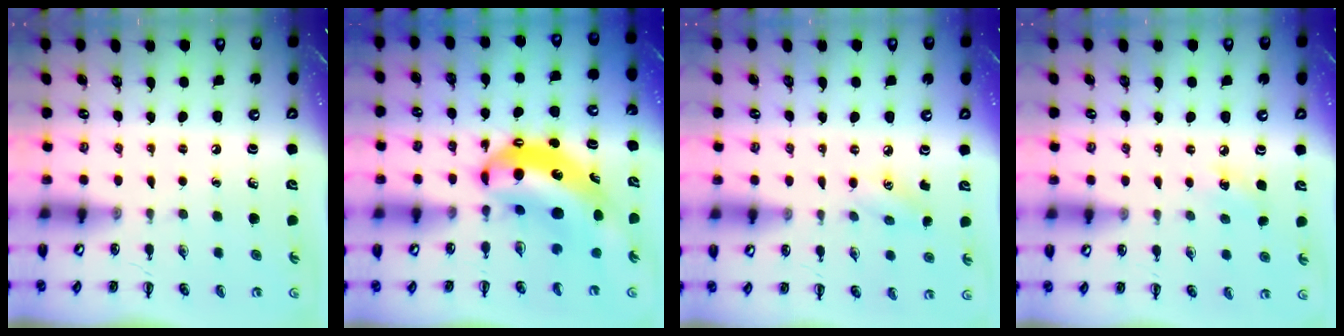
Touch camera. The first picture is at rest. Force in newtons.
{"total": 10.2, "press": 9.9, "slide": 2.3}
{"total": 5.4, "press": 5.2, "slide": 1.5}
{"total": 6.4, "press": 6.1, "slide": 1.9}